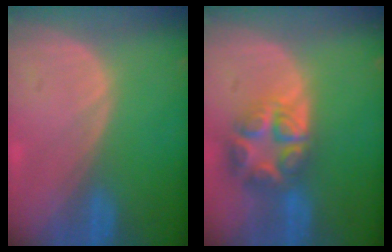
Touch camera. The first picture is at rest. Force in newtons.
{"total": 8.0, "press": 7.0, "slide": 3.8}